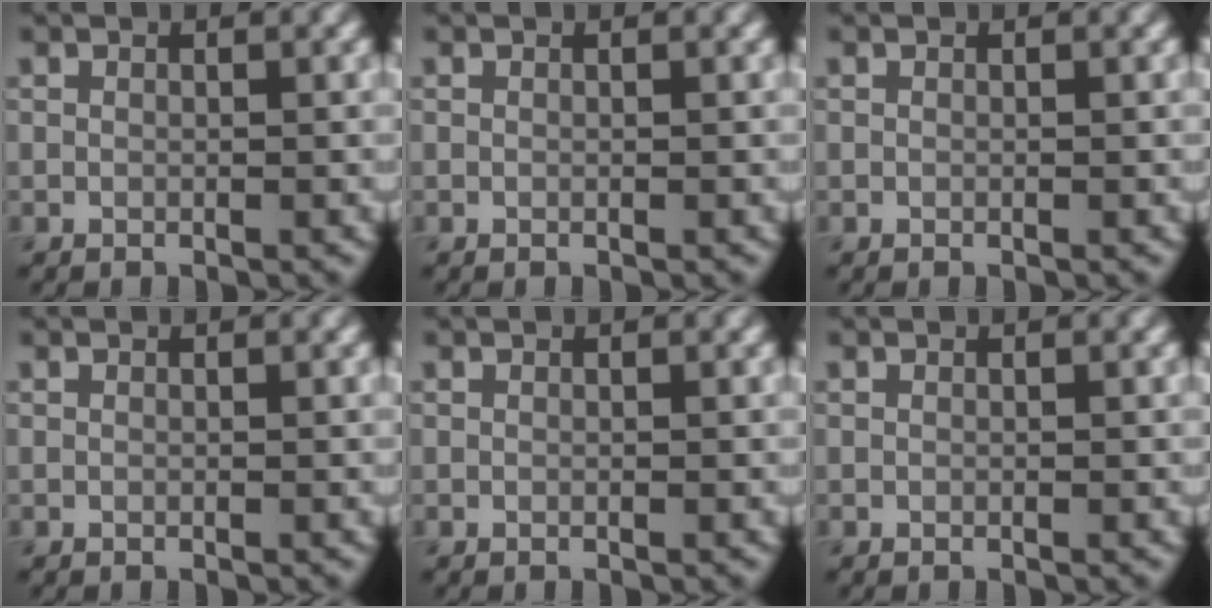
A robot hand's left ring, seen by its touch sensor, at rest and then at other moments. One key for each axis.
{"total": 0.0}
{"total": 0.0}
{"total": 0.0}
{"total": 0.0}
{"total": 0.0}